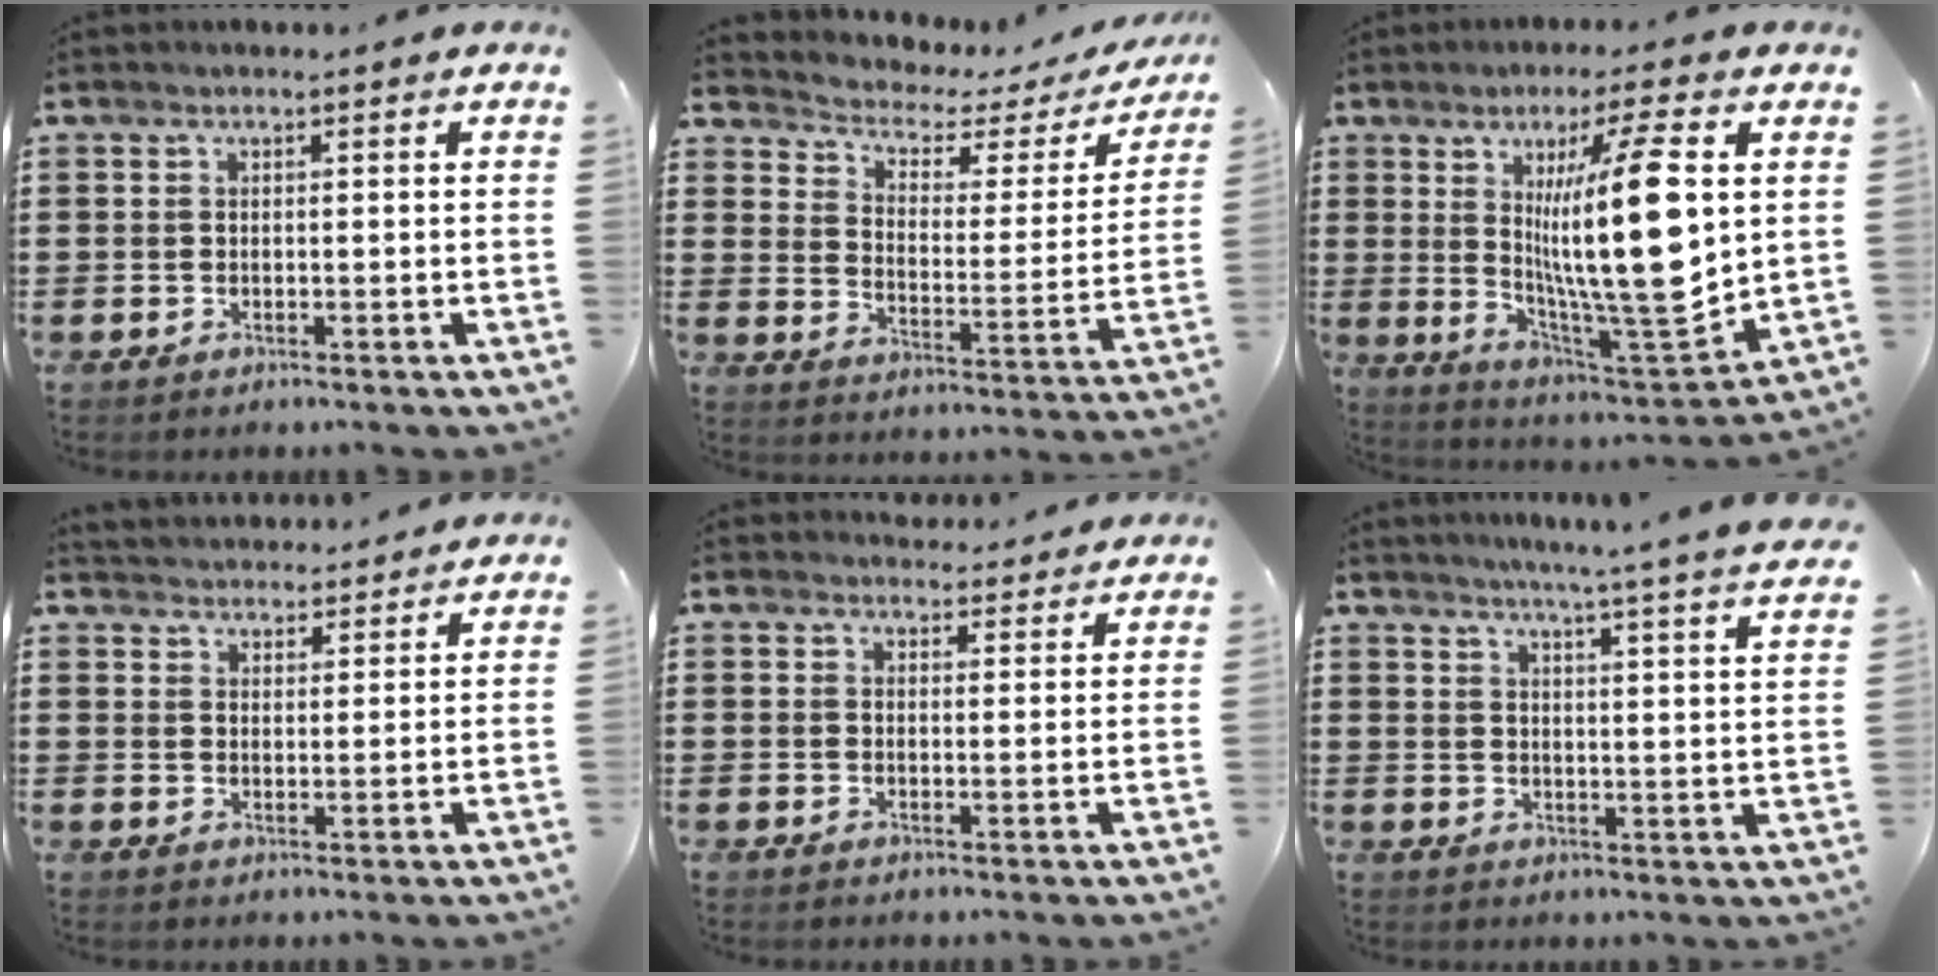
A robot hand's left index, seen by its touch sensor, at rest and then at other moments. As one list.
[{"total": 2.8, "force": [2.1, 1.3, 1.2], "torque": [-0.042, -0.022, 0.024]}, {"total": 17.9, "force": [3.7, 3.4, 17.2], "torque": [-0.307, -0.025, 0.048]}, {"total": 3.2, "force": [3.1, 0.8, -0.7], "torque": [-0.001, -0.012, 0.056]}, {"total": 3.0, "force": [2.9, 0.8, 0.2], "torque": [-0.004, -0.011, 0.053]}, {"total": 4.8, "force": [4.4, -1.3, 1.4], "torque": [-0.037, -0.039, 0.069]}]